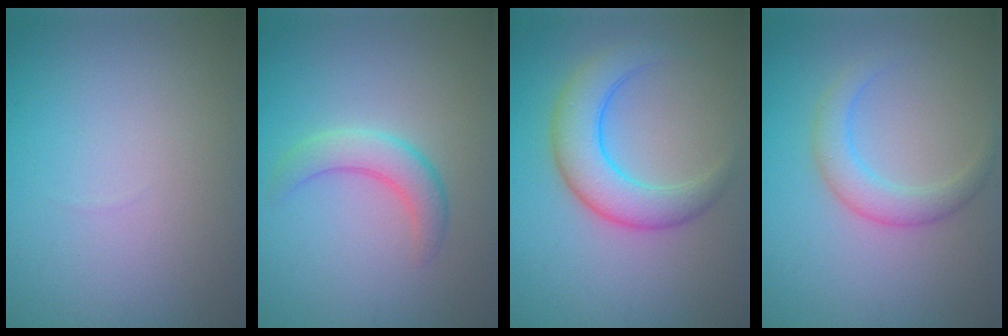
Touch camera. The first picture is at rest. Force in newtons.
{"total": 2.9, "press": 2.9, "slide": 0.2}
{"total": 5.2, "press": 5.2, "slide": 0.1}
{"total": 2.8, "press": 2.8, "slide": 0.2}